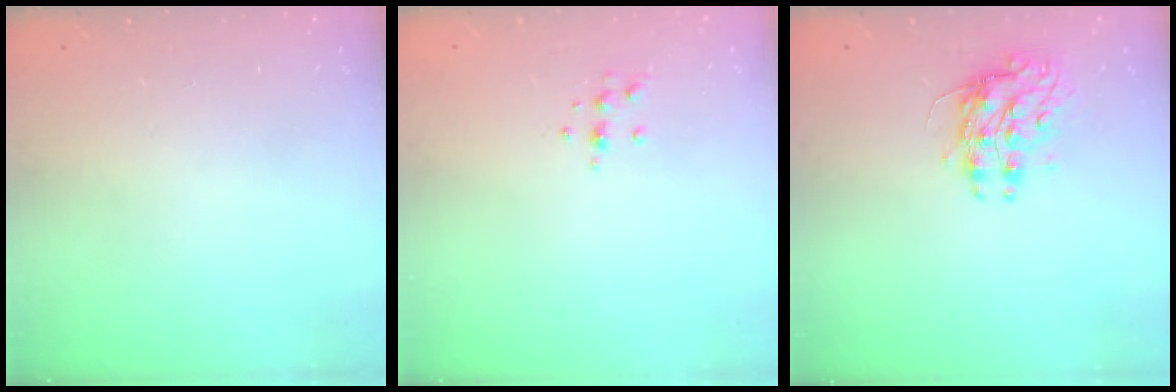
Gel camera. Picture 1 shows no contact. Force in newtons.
{"total": 6.2, "press": 6.1, "slide": 0.8}
{"total": 9.2, "press": 9.2, "slide": 0.1}